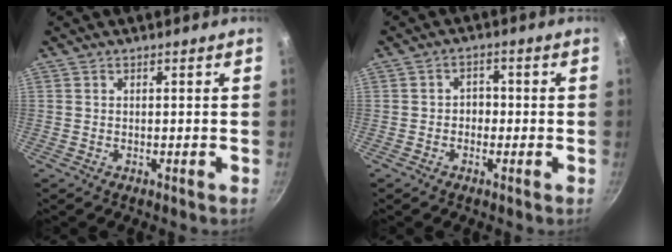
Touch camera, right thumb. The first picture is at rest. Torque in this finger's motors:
{"motor_torque": [-0.19, 0.20, -0.20, 0.24, 0.02]}